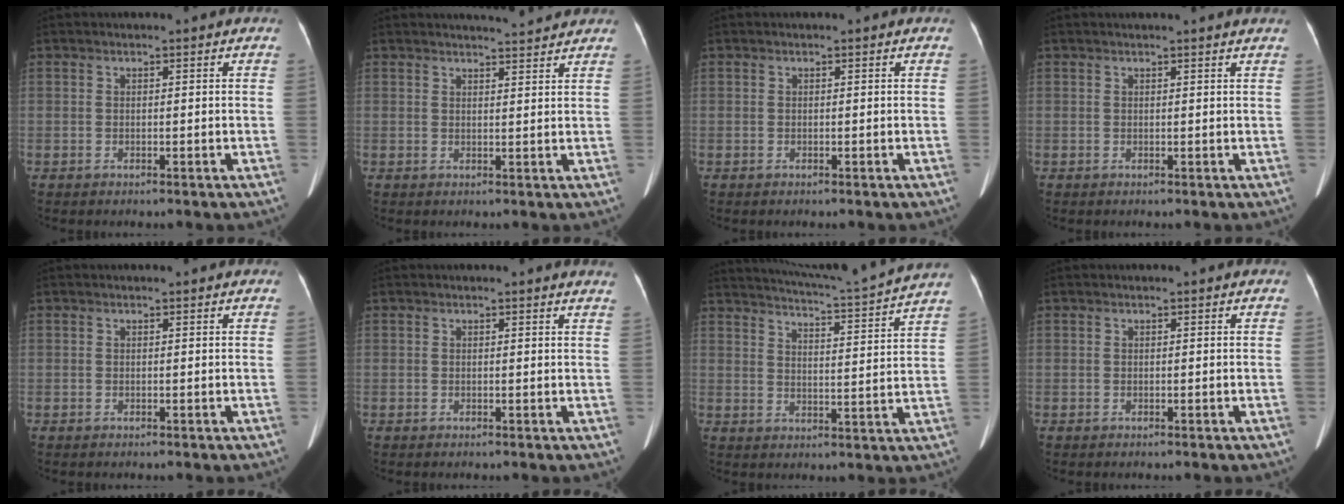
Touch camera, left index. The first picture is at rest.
{"total": 4.6, "force": [4.5, -0.1, 1.0], "torque": [-0.021, 0.006, 0.057]}
{"total": 0.0}
{"total": 4.1, "force": [3.7, -0.5, 1.6], "torque": [-0.019, 0.016, 0.037]}
{"total": 0.0}
{"total": 2.2, "force": [2.1, -0.2, 0.6], "torque": [-0.015, -0.008, 0.010]}
{"total": 15.0, "force": [14.2, -2.4, 4.3], "torque": [-0.087, -0.042, 0.190]}
{"total": 0.0}